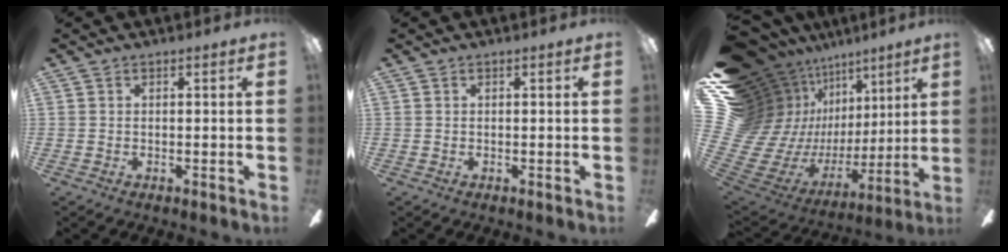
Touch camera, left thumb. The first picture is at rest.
{"total": 0.0}
{"total": 19.8, "force": [6.4, 15.8, 10.0], "torque": [-0.207, -0.113, 0.187]}